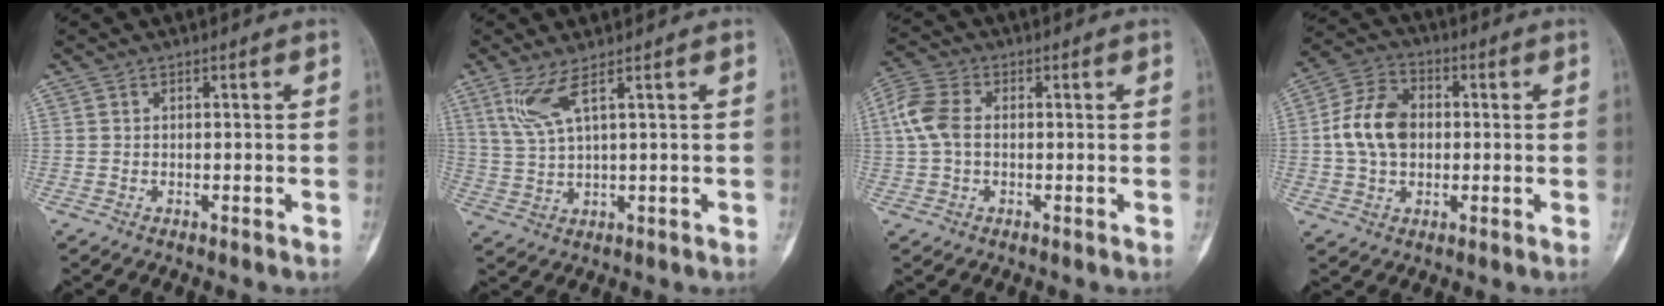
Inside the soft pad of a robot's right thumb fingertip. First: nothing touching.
{"total": 5.7, "force": [3.1, 0.7, 4.7], "torque": [-0.116, -0.012, 0.075]}
{"total": 6.9, "force": [0.4, 4.6, 5.2], "torque": [-0.121, 0.018, 0.002]}
{"total": 11.0, "force": [0.3, 7.8, 7.7], "torque": [-0.131, 0.021, -0.001]}